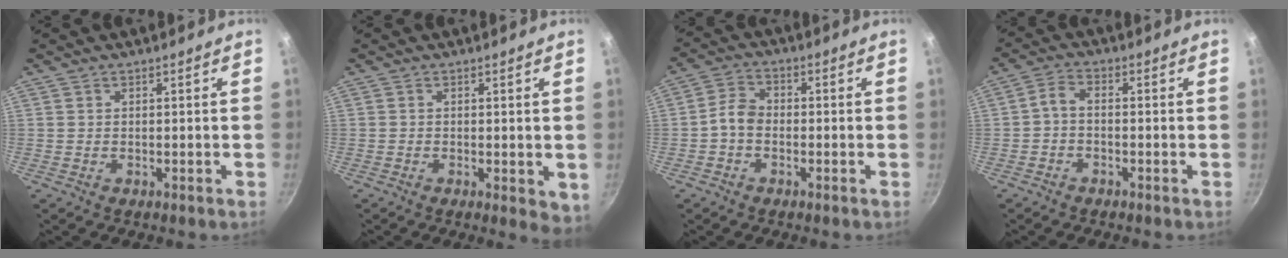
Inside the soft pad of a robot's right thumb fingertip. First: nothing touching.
{"total": 2.7, "force": [-0.2, 1.1, 2.4], "torque": [-0.030, -0.009, -0.005]}
{"total": 4.3, "force": [-1.3, 3.1, 2.6], "torque": [-0.043, 0.027, -0.036]}
{"total": 3.0, "force": [-1.3, 1.6, 2.1], "torque": [-0.050, 0.021, -0.033]}